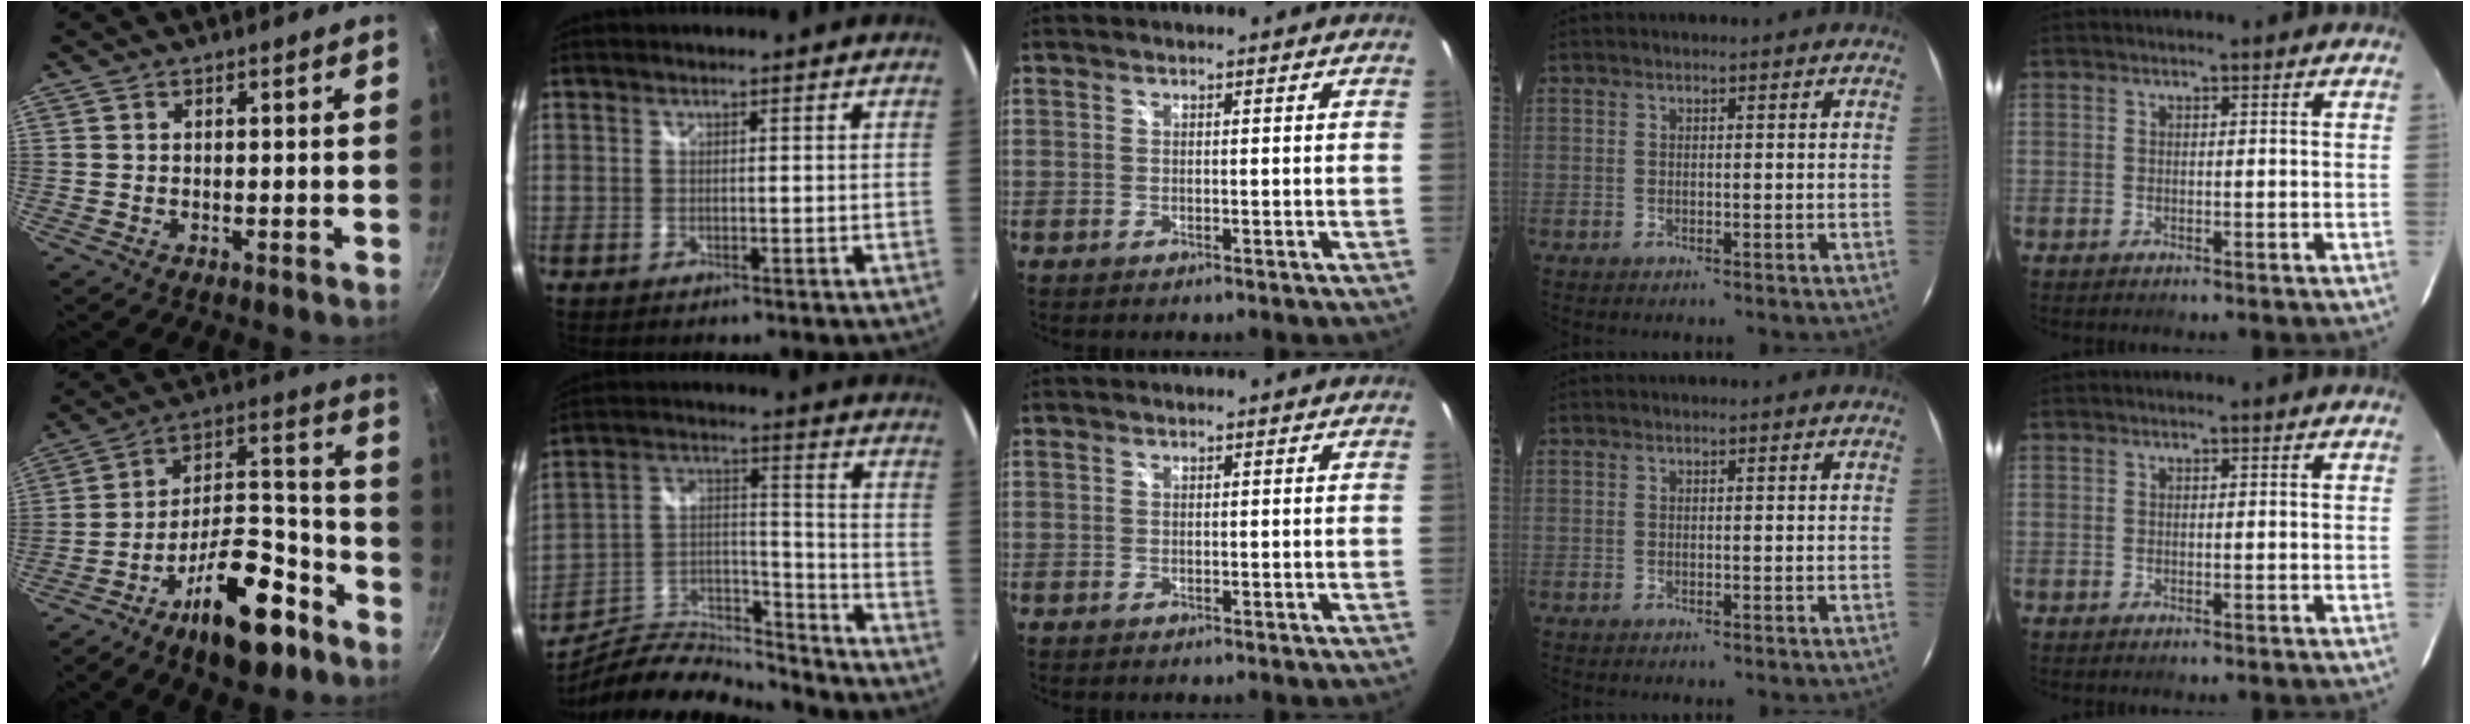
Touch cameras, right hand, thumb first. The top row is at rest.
{"thumb": {"total": 20.1, "force": [-11.8, 8.6, 13.7], "torque": [-0.177, 0.101, -0.187]}, "index": {"total": 15.5, "force": [-13.7, 3.1, 6.4], "torque": [-0.119, 0.010, -0.225]}}